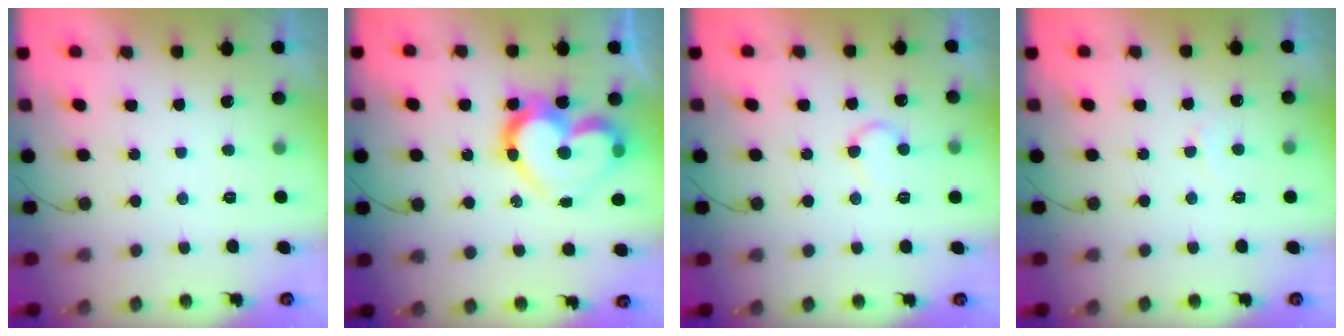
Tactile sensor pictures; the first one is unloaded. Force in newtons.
{"total": 18.1, "press": 18.0, "slide": 1.6}
{"total": 7.8, "press": 7.7, "slide": 0.7}
{"total": 3.0, "press": 3.0, "slide": 0.3}